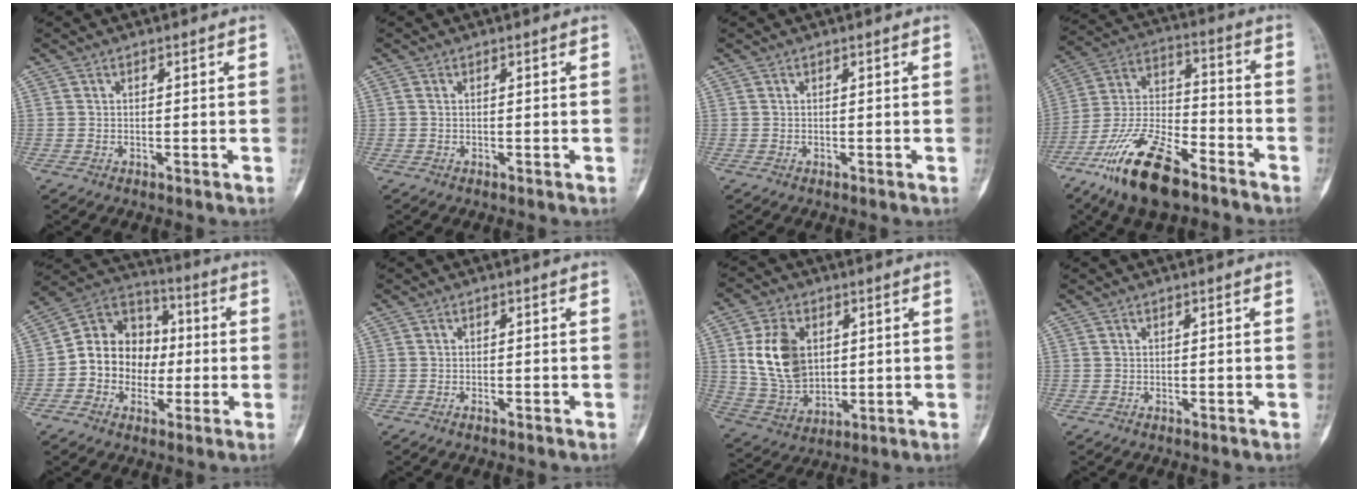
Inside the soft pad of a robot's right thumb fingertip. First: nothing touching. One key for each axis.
{"total": 0.0}
{"total": 0.0}
{"total": 18.6, "fx": -12.1, "fy": 7.3, "fz": 12.1, "tx": -0.230, "ty": 0.065, "tz": -0.224}
{"total": 13.5, "fx": -1.3, "fy": 11.5, "fz": 7.0, "tx": -0.071, "ty": 0.037, "tz": -0.033}
{"total": 0.9, "fx": -0.6, "fy": 0.3, "fz": 0.5, "tx": -0.011, "ty": 0.003, "tz": -0.011}
{"total": 13.5, "fx": 2.8, "fy": 9.5, "fz": 9.2, "tx": -0.149, "ty": -0.011, "tz": 0.062}
{"total": 0.0}